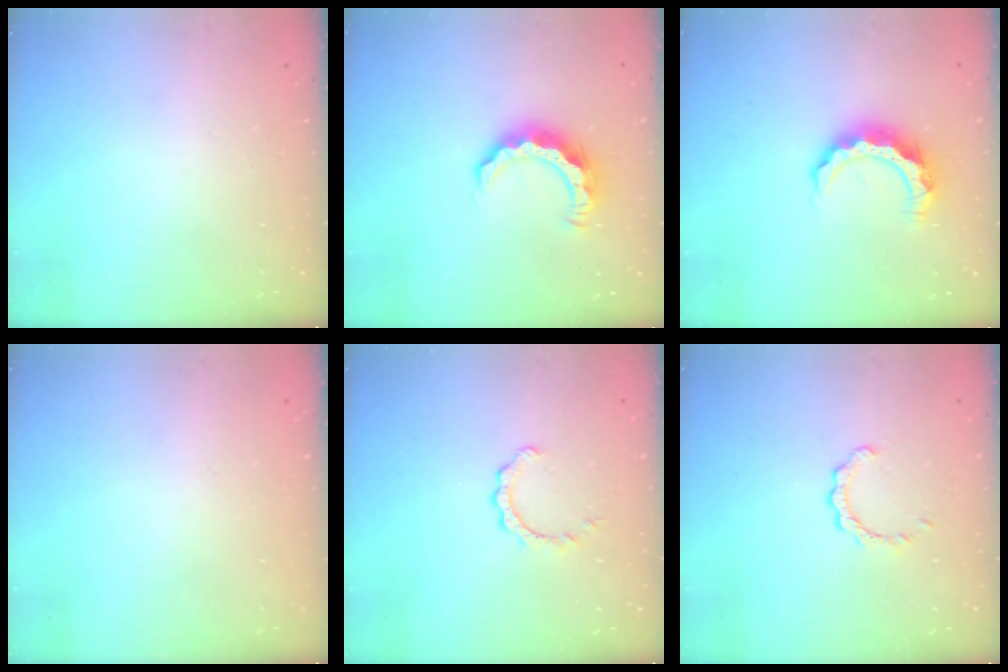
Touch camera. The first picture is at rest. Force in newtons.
{"total": 8.1, "press": 8.0, "slide": 0.3}
{"total": 8.6, "press": 8.6, "slide": 0.1}
{"total": 1.4, "press": 1.4, "slide": 0.1}
{"total": 2.6, "press": 2.6, "slide": 0.2}
{"total": 2.8, "press": 2.7, "slide": 0.4}